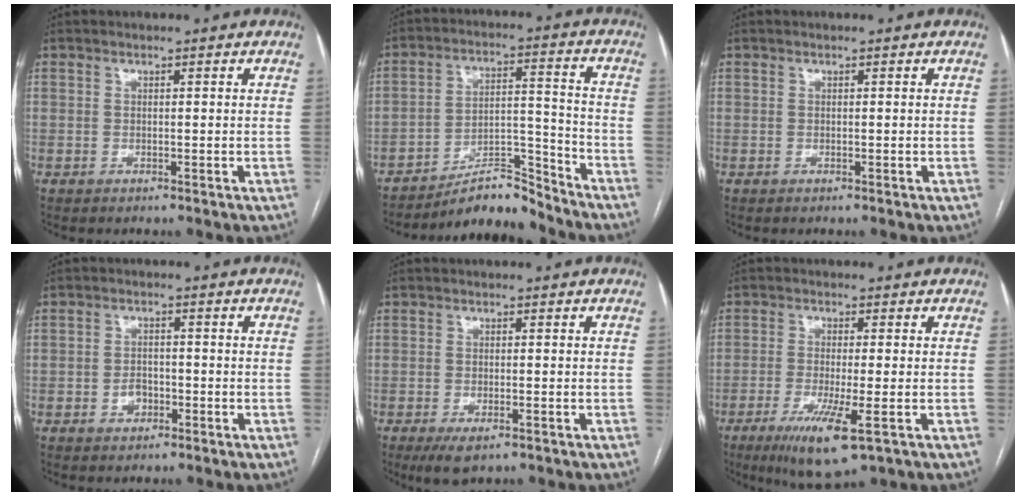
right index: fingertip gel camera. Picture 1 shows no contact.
{"total": 9.0, "force": [-8.6, 1.4, 2.2], "torque": [-0.031, 0.037, -0.144]}
{"total": 0.0}
{"total": 2.6, "force": [-1.1, 1.9, 1.4], "torque": [-0.017, 0.006, -0.016]}
{"total": 4.1, "force": [-2.3, 1.4, 3.0], "torque": [-0.055, -0.008, -0.033]}
{"total": 9.0, "force": [-4.2, 0.9, 7.9], "torque": [-0.146, -0.028, -0.066]}